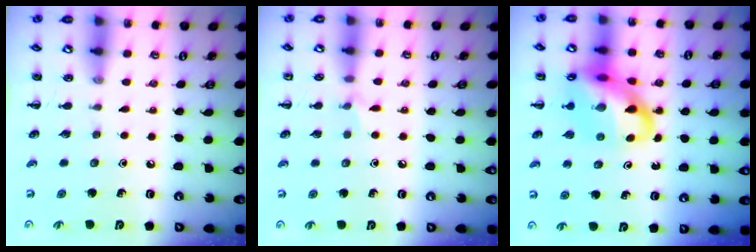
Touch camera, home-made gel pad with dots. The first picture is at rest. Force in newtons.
{"total": 5.2, "press": 5.0, "slide": 1.6}
{"total": 17.3, "press": 17.0, "slide": 3.1}